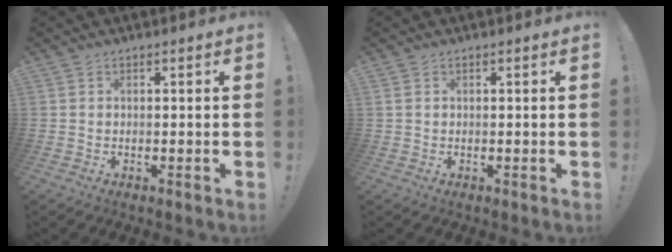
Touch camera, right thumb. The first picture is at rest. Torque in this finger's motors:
{"motor_torque": [-0.03, -0.16, -0.27, 0.06, 0.05]}